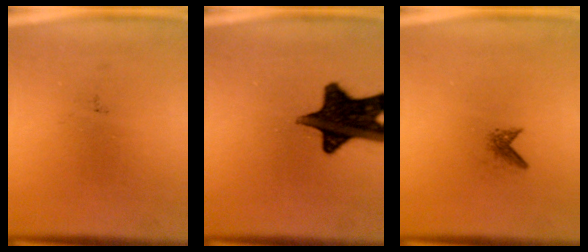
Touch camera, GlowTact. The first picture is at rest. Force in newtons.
{"total": 15.3}
{"total": 1.1}